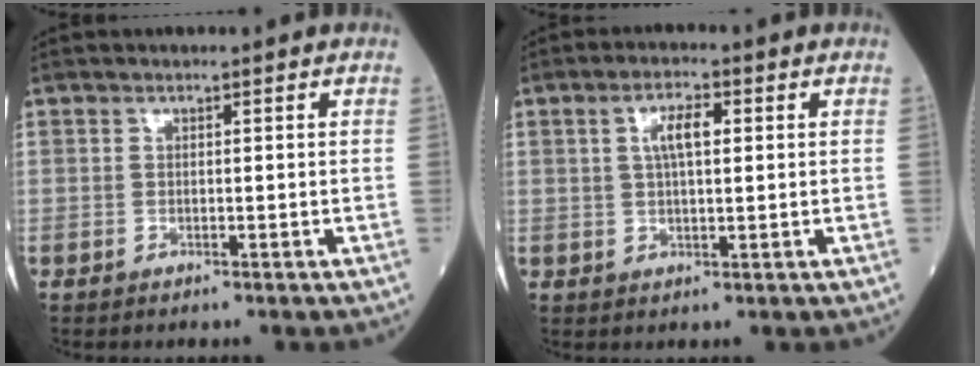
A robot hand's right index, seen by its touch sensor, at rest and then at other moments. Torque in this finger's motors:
{"motor_torque": [0.08, 0.04, 0.10, 0.03]}